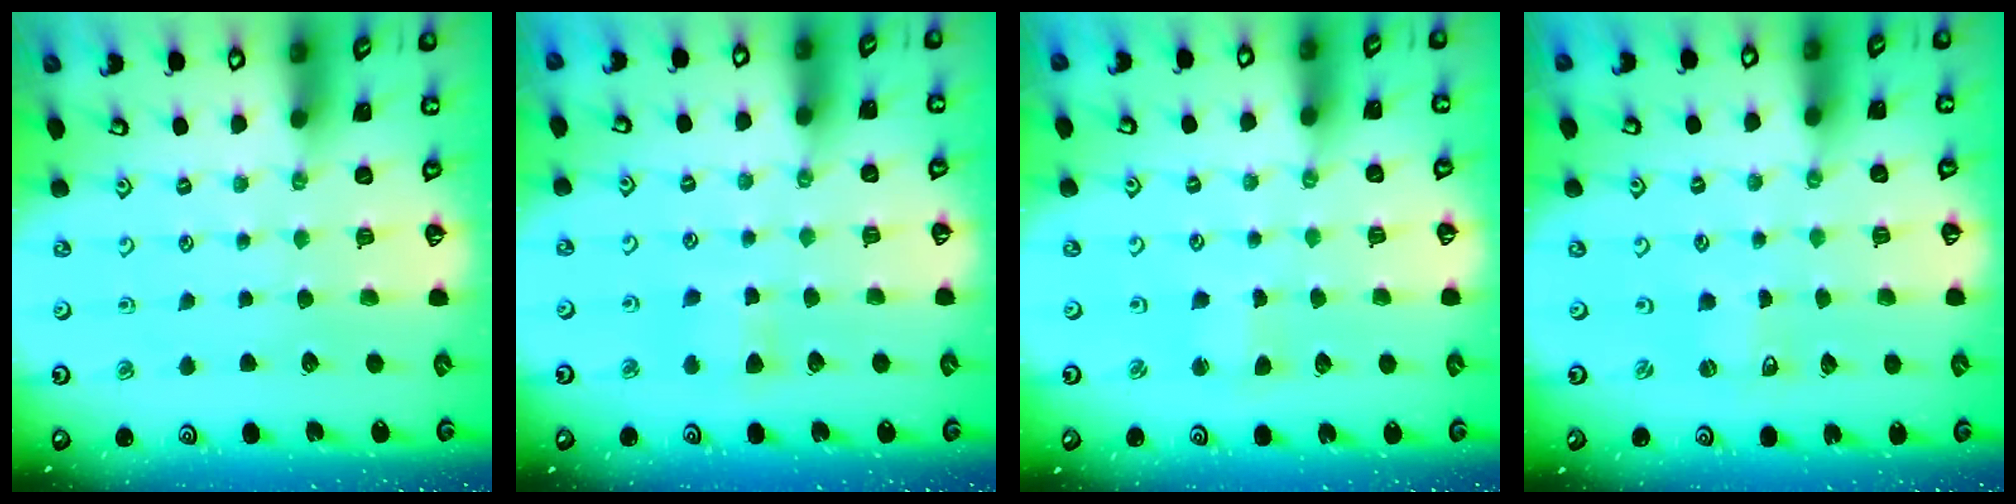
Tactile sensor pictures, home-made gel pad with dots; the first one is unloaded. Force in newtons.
{"total": 4.1, "press": 4.1, "slide": 0.8}
{"total": 2.1, "press": 2.1, "slide": 0.5}
{"total": 0.0}